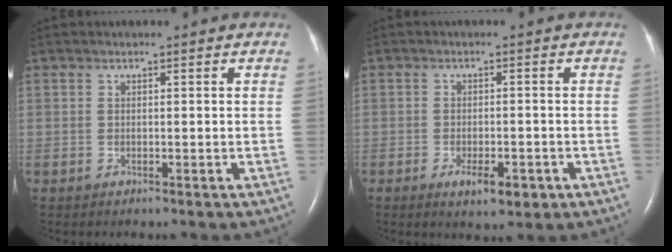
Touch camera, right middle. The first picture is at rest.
{"total": 4.4, "force": [-2.1, 1.6, 3.5], "torque": [-0.055, -0.003, -0.024]}